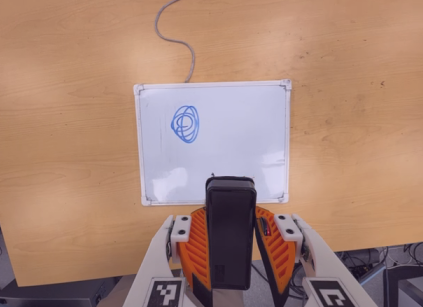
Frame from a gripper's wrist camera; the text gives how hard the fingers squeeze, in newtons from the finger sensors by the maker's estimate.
{"total": 6.6, "left": 4.9, "right": 8.3}